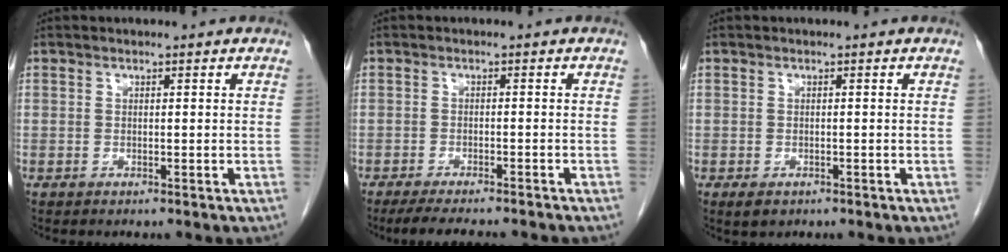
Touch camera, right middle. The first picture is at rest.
{"total": 9.7, "force": [-8.4, 1.3, 4.6], "torque": [-0.063, -0.014, -0.117]}
{"total": 1.8, "force": [-1.0, 1.1, 1.0], "torque": [-0.018, 0.000, -0.008]}